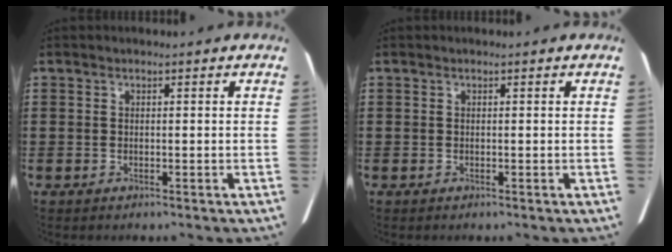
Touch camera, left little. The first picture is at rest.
{"total": 0.0}